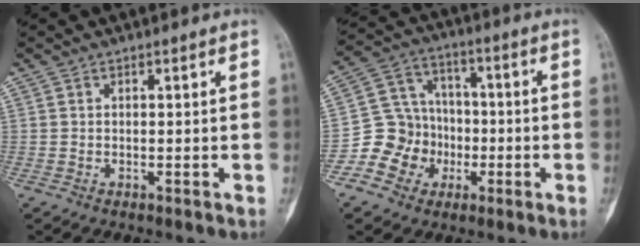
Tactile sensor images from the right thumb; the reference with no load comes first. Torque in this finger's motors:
{"motor_torque": [0.82, 0.38, 0.49, -0.34, 0.00]}